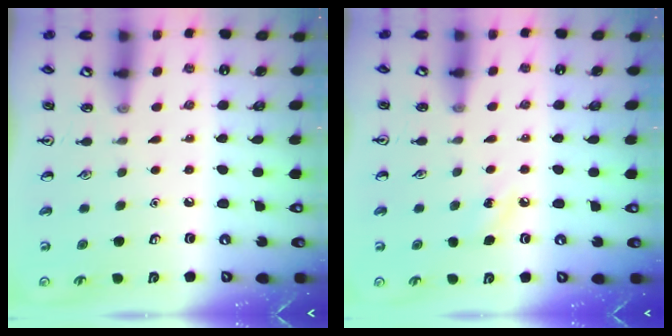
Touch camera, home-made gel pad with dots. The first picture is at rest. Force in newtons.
{"total": 5.0, "press": 4.6, "slide": 1.8}